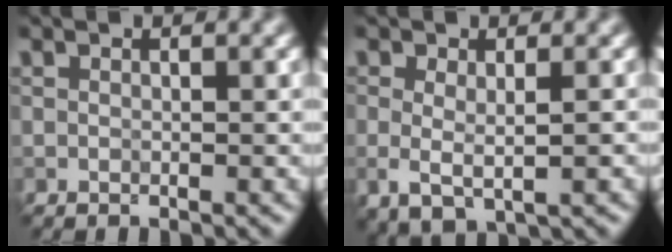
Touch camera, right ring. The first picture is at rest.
{"total": 3.1, "force": [0.0, 1.8, 2.5], "torque": [-0.051, -0.008, 0.002]}